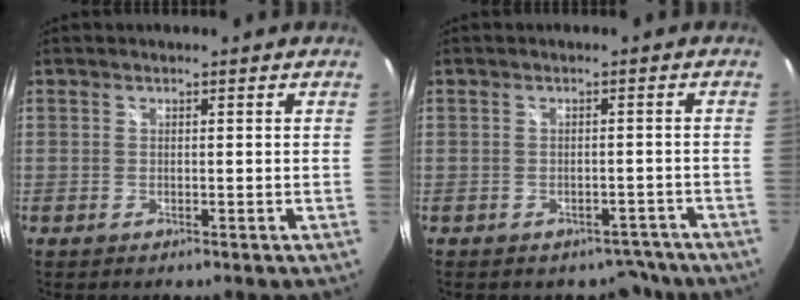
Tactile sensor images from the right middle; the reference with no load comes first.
{"total": 3.4, "force": [-2.8, 1.8, 0.2], "torque": [0.008, 0.020, -0.027]}